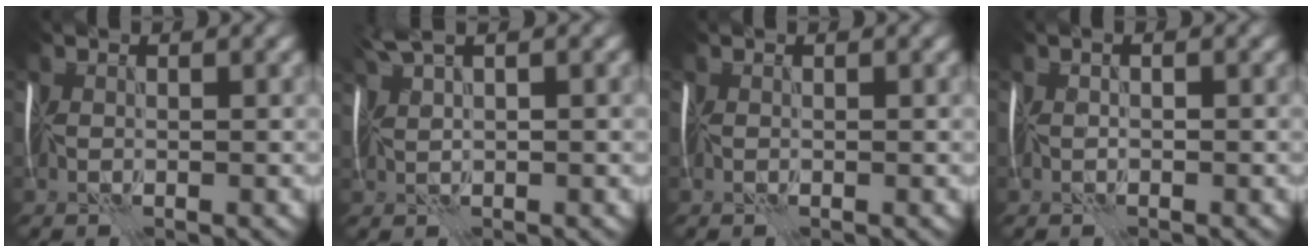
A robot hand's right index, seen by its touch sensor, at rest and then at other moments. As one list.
[{"total": 4.0, "force": [2.3, 1.1, 3.2], "torque": [-0.069, 0.018, 0.038]}, {"total": 0.0}, {"total": 1.2, "force": [-0.1, 0.8, 0.8], "torque": [0.004, 0.013, -0.010]}]